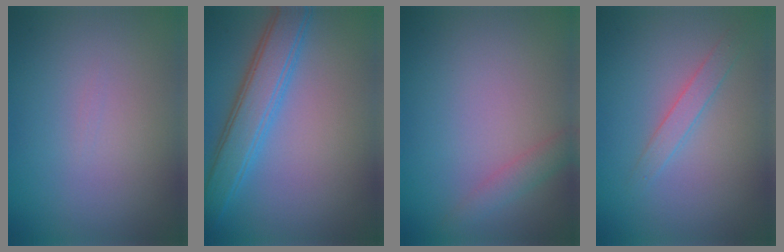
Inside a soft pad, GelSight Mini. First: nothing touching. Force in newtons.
{"total": 4.5, "press": 4.5, "slide": 0.1}
{"total": 1.6, "press": 1.6, "slide": 0.0}
{"total": 1.6, "press": 1.6, "slide": 0.1}